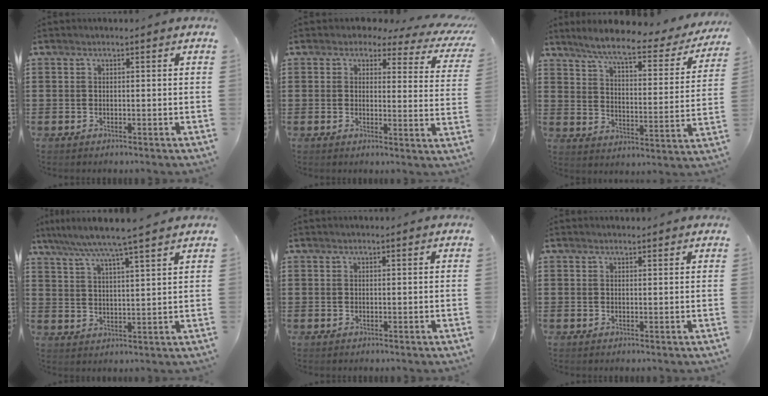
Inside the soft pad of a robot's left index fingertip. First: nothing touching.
{"total": 3.0, "force": [2.3, 1.3, 1.4], "torque": [-0.036, -0.015, 0.035]}
{"total": 7.2, "force": [5.9, 0.5, 4.1], "torque": [-0.095, -0.037, 0.094]}
{"total": 6.4, "force": [5.4, -0.9, 3.4], "torque": [-0.084, -0.028, 0.090]}
{"total": 0.0}
{"total": 0.8, "force": [0.7, 0.3, -0.1], "torque": [0.000, 0.000, 0.014]}